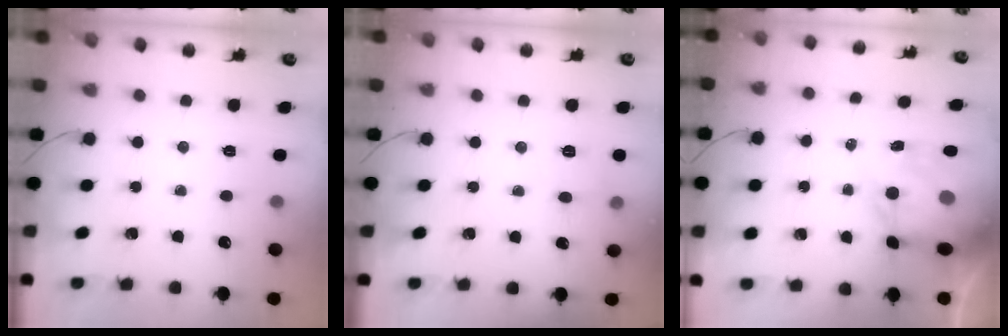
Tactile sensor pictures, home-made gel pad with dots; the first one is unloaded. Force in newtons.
{"total": 6.9, "press": 6.7, "slide": 1.8}
{"total": 10.7, "press": 10.3, "slide": 3.1}